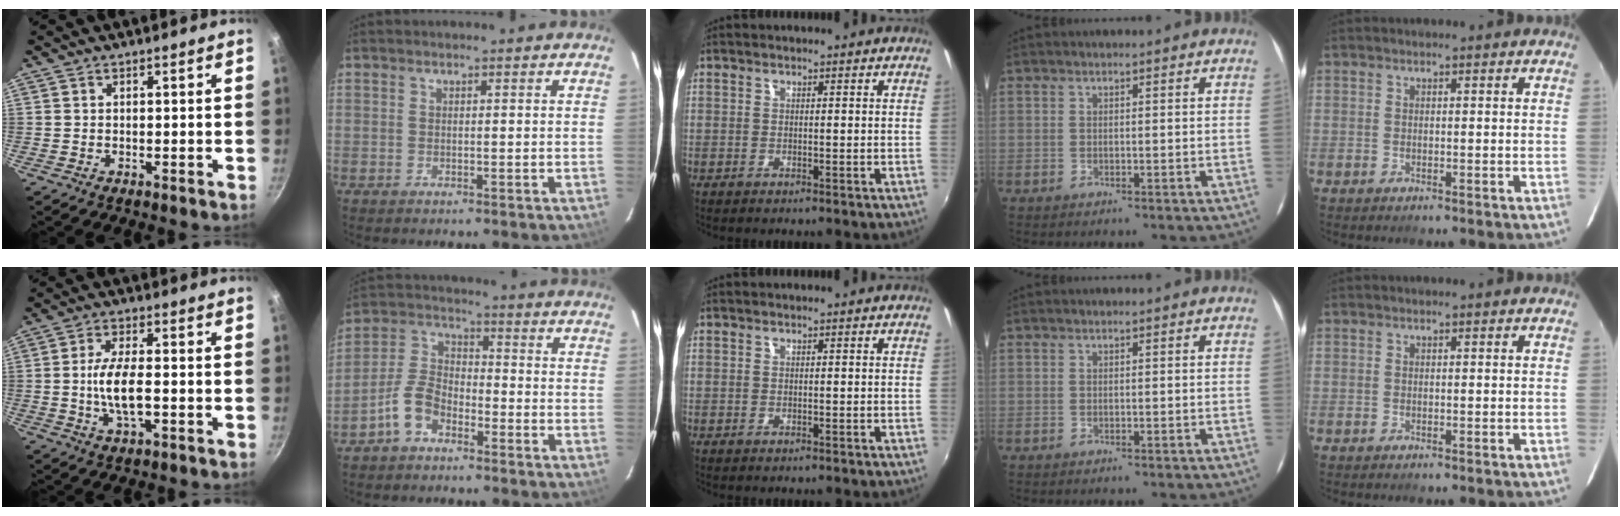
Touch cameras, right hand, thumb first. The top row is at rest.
{"thumb": {"total": 8.3, "force": [-1.1, 3.1, 7.6], "torque": [-0.145, 0.009, -0.026]}, "index": {"total": 7.3, "force": [-4.8, 4.0, 3.9], "torque": [-0.089, 0.020, -0.099]}}